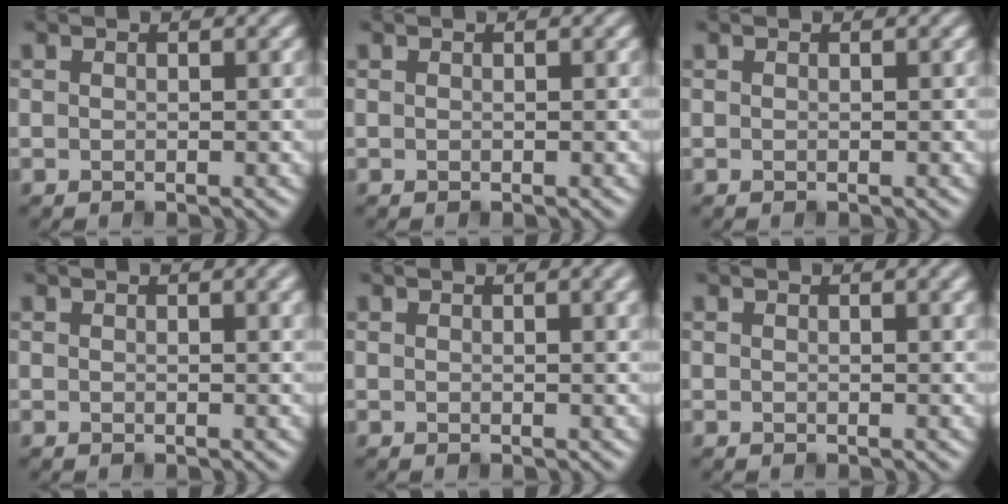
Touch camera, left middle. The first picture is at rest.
{"total": 0.0}
{"total": 0.0}
{"total": 2.6, "force": [1.4, 0.8, 2.1], "torque": [-0.024, 0.008, 0.021]}
{"total": 3.4, "force": [1.9, 1.1, 2.6], "torque": [-0.030, 0.012, 0.024]}
{"total": 2.3, "force": [1.3, 0.7, 1.8], "torque": [-0.019, 0.006, 0.019]}